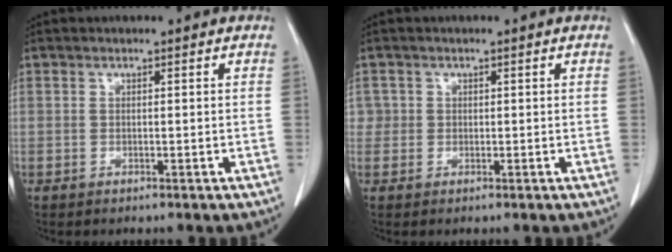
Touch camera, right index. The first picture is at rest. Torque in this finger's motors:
{"motor_torque": [-0.01, -0.01, 0.04, 0.02]}